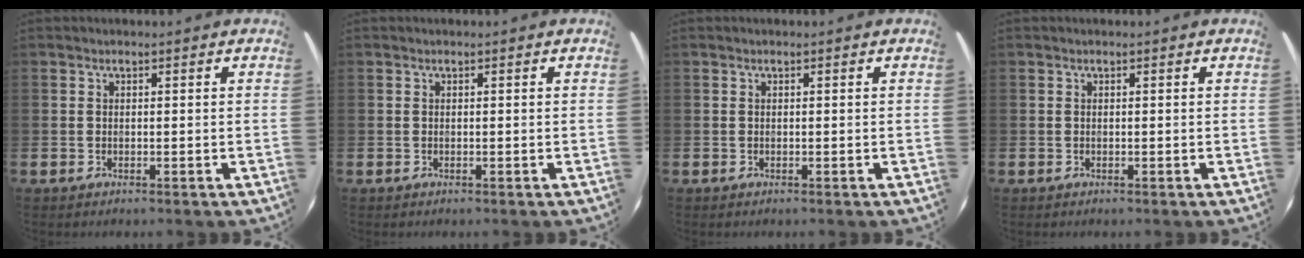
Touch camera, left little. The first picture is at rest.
{"total": 0.0}
{"total": 0.0}
{"total": 0.0}